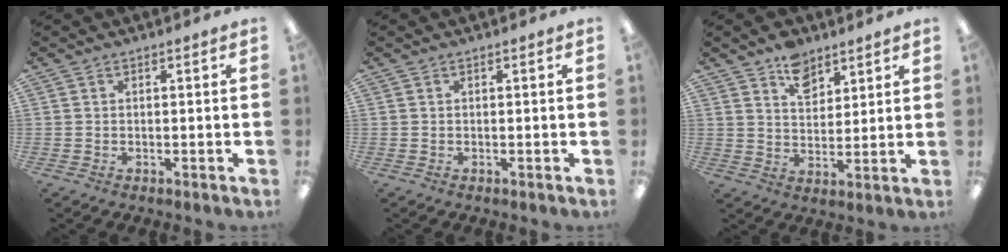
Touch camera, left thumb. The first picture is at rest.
{"total": 0.0}
{"total": 7.9, "force": [5.7, 4.7, 2.9], "torque": [-0.029, -0.030, 0.100]}